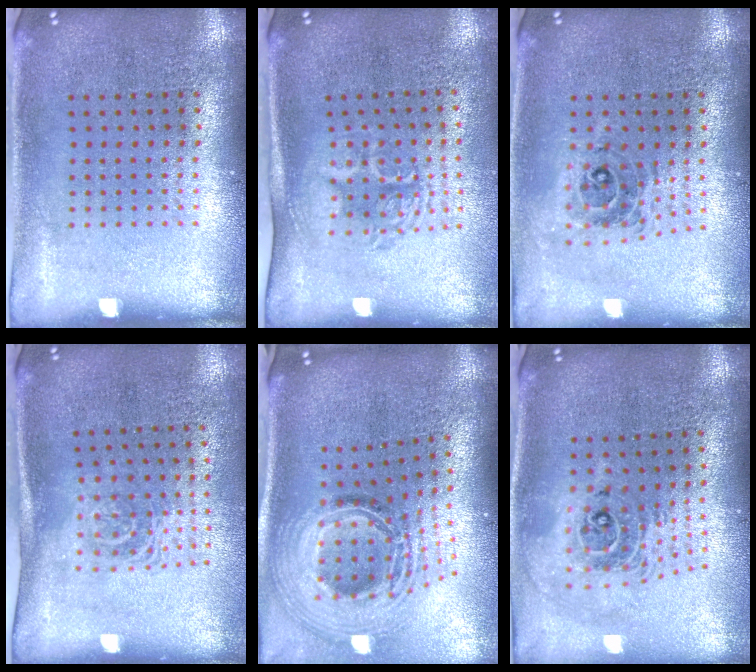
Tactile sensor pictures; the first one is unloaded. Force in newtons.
{"total": 1.8, "press": 1.3, "slide": 1.1}
{"total": 0.7, "press": 0.7, "slide": 0.1}
{"total": 1.6, "press": 1.2, "slide": 1.1}
{"total": 2.6, "press": 1.9, "slide": 1.8}
{"total": 2.3, "press": 1.8, "slide": 1.5}